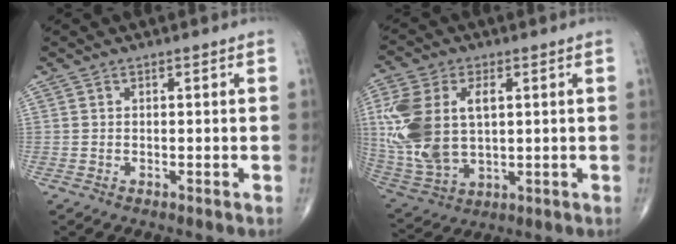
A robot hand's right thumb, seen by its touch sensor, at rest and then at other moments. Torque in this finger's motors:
{"motor_torque": [2.09, 2.37, 1.92, 0.39, 0.26]}